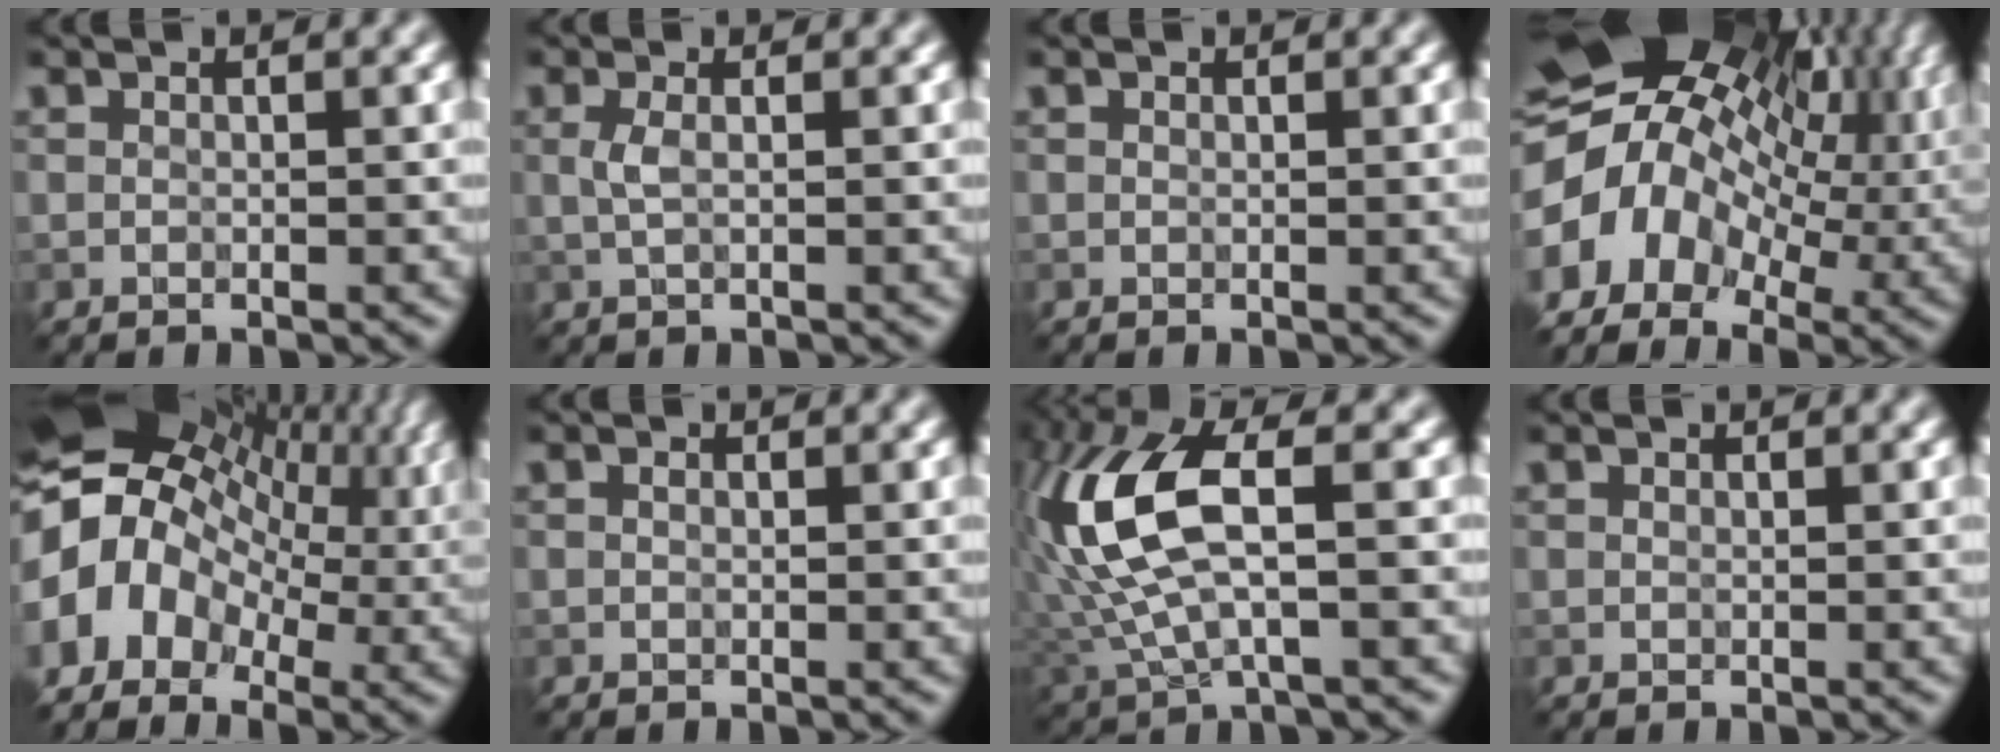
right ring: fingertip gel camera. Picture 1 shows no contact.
{"total": 1.3, "force": [0.1, 0.3, 1.2], "torque": [-0.025, 0.010, 0.004]}
{"total": 0.0}
{"total": 14.8, "force": [-0.2, 10.7, 10.3], "torque": [-0.199, 0.021, -0.007]}
{"total": 15.9, "force": [0.5, 12.6, 9.8], "torque": [-0.184, 0.017, 0.001]}
{"total": 0.0}
{"total": 10.7, "force": [1.5, 4.4, 9.6], "torque": [-0.236, 0.013, 0.032]}
{"total": 0.0}